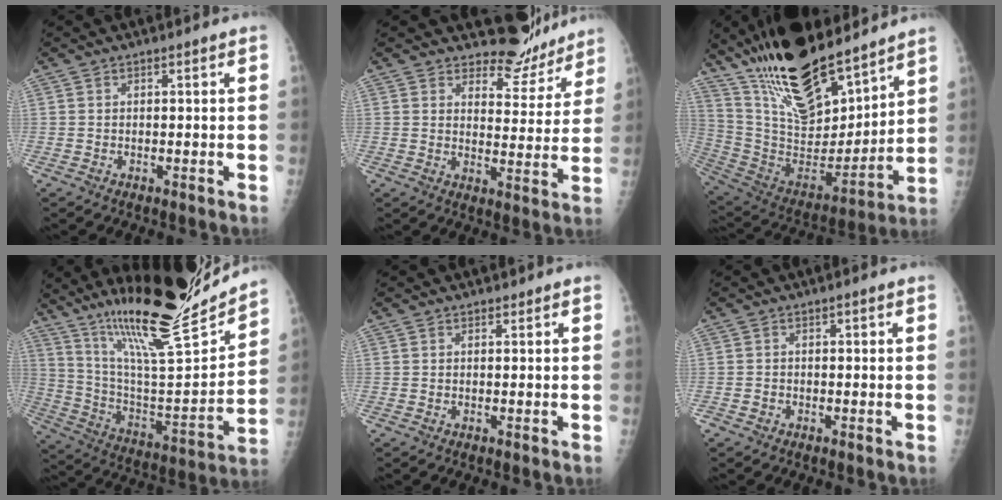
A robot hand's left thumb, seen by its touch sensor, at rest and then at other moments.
{"total": 8.9, "force": [8.2, 3.5, 0.3], "torque": [0.032, -0.081, 0.104]}
{"total": 27.1, "force": [19.7, 10.0, 15.7], "torque": [-0.246, -0.085, 0.348]}
{"total": 25.5, "force": [20.3, 3.6, 15.0], "torque": [-0.220, -0.099, 0.343]}
{"total": 0.0}
{"total": 1.5, "force": [-0.8, 1.2, 0.2], "torque": [0.005, 0.007, -0.017]}